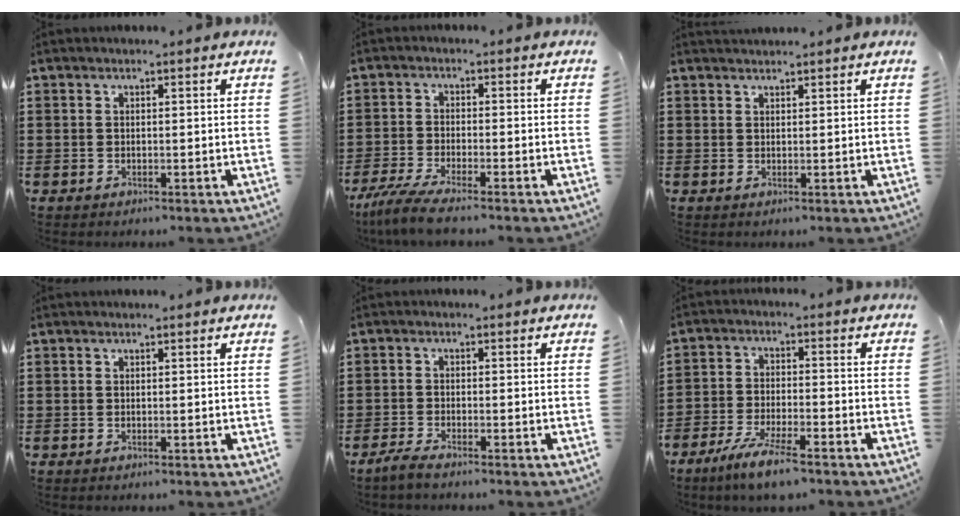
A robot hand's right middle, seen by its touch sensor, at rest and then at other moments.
{"total": 4.4, "force": [-3.6, -0.2, 2.6], "torque": [-0.073, -0.022, -0.074]}
{"total": 1.2, "force": [1.2, -0.1, 0.1], "torque": [-0.004, -0.002, 0.022]}
{"total": 0.0}
{"total": 1.9, "force": [-1.6, 0.0, 1.0], "torque": [-0.025, -0.001, -0.033]}
{"total": 6.0, "force": [-4.9, 0.5, 3.3], "torque": [-0.078, -0.013, -0.095]}